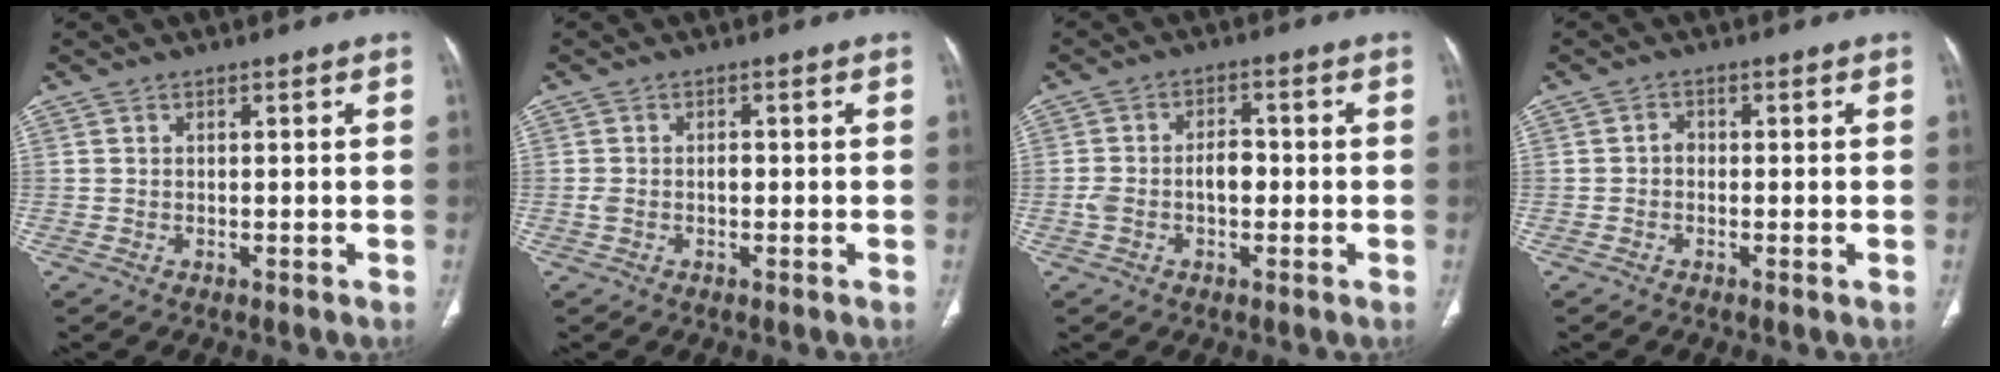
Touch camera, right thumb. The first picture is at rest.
{"total": 3.4, "force": [-0.4, 2.2, 2.6], "torque": [-0.054, 0.016, -0.006]}
{"total": 5.7, "force": [-0.8, 3.6, 4.4], "torque": [-0.084, 0.025, -0.014]}
{"total": 1.4, "force": [-0.3, 1.0, 0.9], "torque": [-0.005, 0.005, -0.015]}